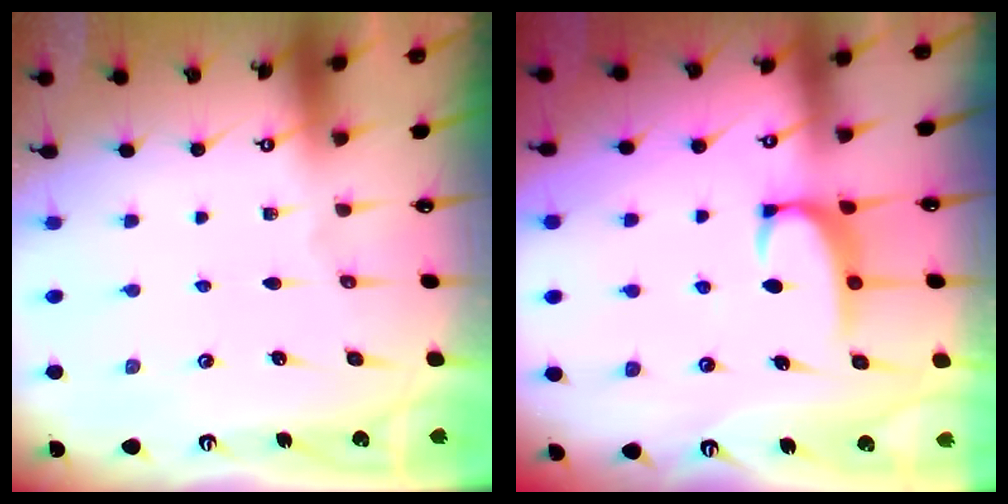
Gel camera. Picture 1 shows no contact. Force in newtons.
{"total": 2.4, "press": 2.3, "slide": 0.6}